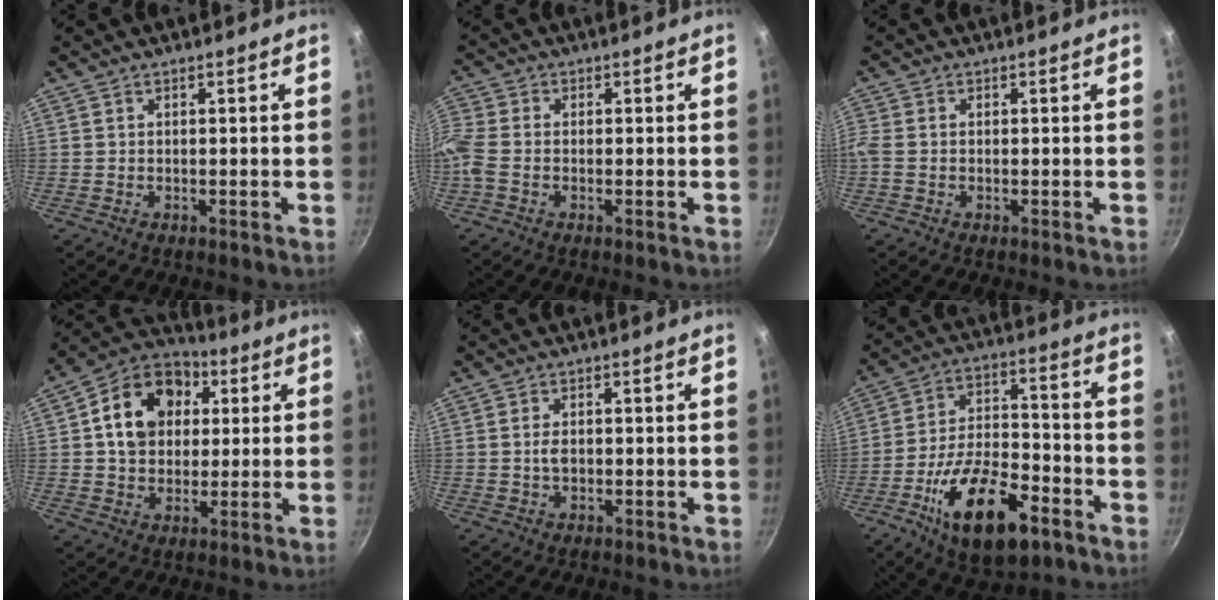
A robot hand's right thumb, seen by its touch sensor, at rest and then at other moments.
{"total": 4.3, "force": [-1.6, 3.0, 2.7], "torque": [-0.065, 0.006, -0.049]}
{"total": 2.3, "force": [-0.3, 1.6, 1.5], "torque": [-0.042, 0.005, -0.012]}
{"total": 16.4, "force": [3.6, 12.8, 9.6], "torque": [-0.140, 0.022, 0.048]}
{"total": 5.0, "force": [0.4, 3.4, 3.7], "torque": [-0.052, -0.005, 0.008]}
{"total": 19.4, "force": [-9.2, 8.9, 14.5], "torque": [-0.236, 0.043, -0.156]}